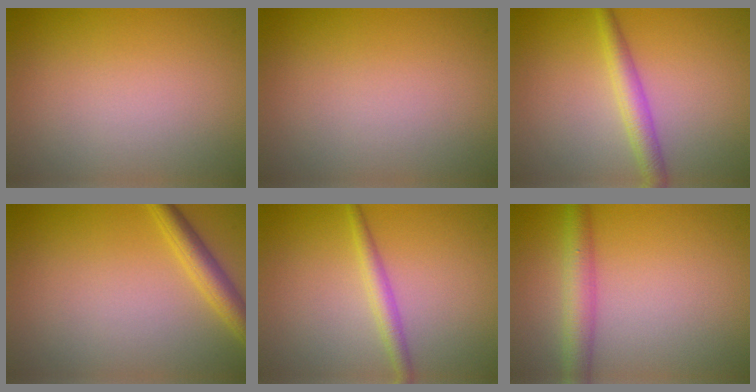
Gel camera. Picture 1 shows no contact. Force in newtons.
{"total": 0.0}
{"total": 2.6, "press": 2.6, "slide": 0.0}
{"total": 2.8, "press": 2.8, "slide": 0.1}
{"total": 1.9, "press": 1.9, "slide": 0.0}
{"total": 3.5, "press": 3.5, "slide": 0.1}